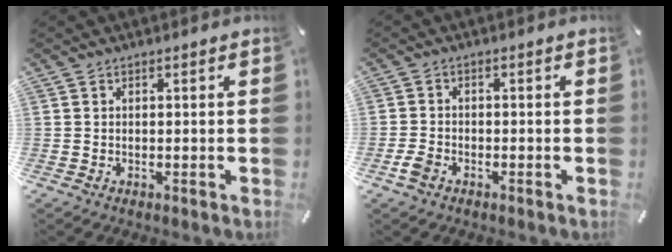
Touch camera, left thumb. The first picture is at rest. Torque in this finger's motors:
{"motor_torque": [0.16, 1.30, 0.02, -0.07, 0.13]}